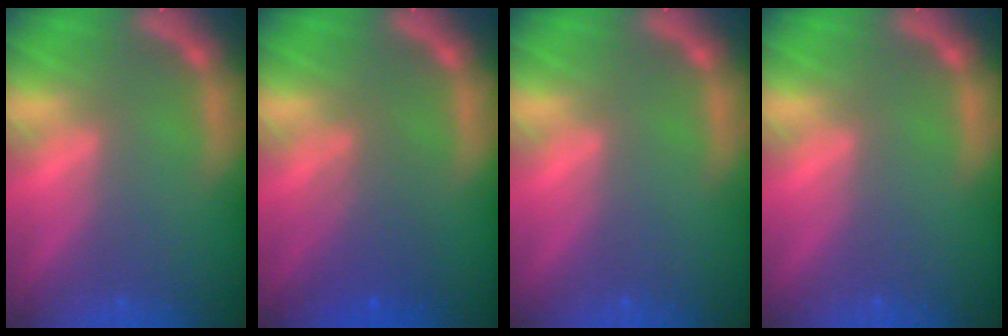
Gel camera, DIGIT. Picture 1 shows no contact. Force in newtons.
{"total": 3.6}
{"total": 0.0}
{"total": 0.0}